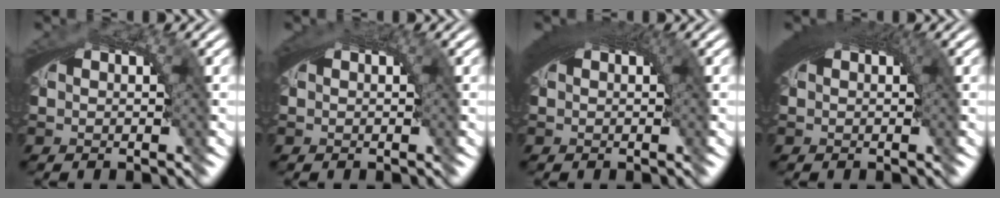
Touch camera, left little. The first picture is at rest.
{"total": 1.2, "force": [0.4, 0.0, 1.1], "torque": [-0.015, 0.004, 0.008]}
{"total": 3.7, "force": [1.2, 1.2, 3.3], "torque": [-0.042, 0.013, 0.015]}
{"total": 4.1, "force": [1.3, 1.4, 3.6], "torque": [-0.048, 0.014, 0.016]}